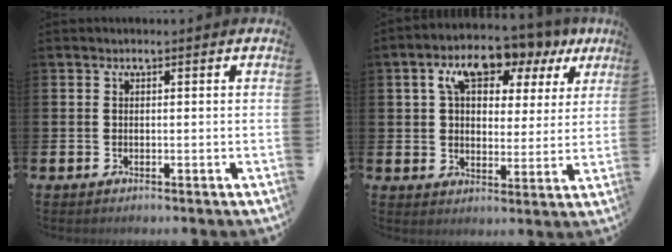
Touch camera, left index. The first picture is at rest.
{"total": 8.9, "force": [6.3, 4.6, 4.3], "torque": [-0.081, -0.019, 0.103]}